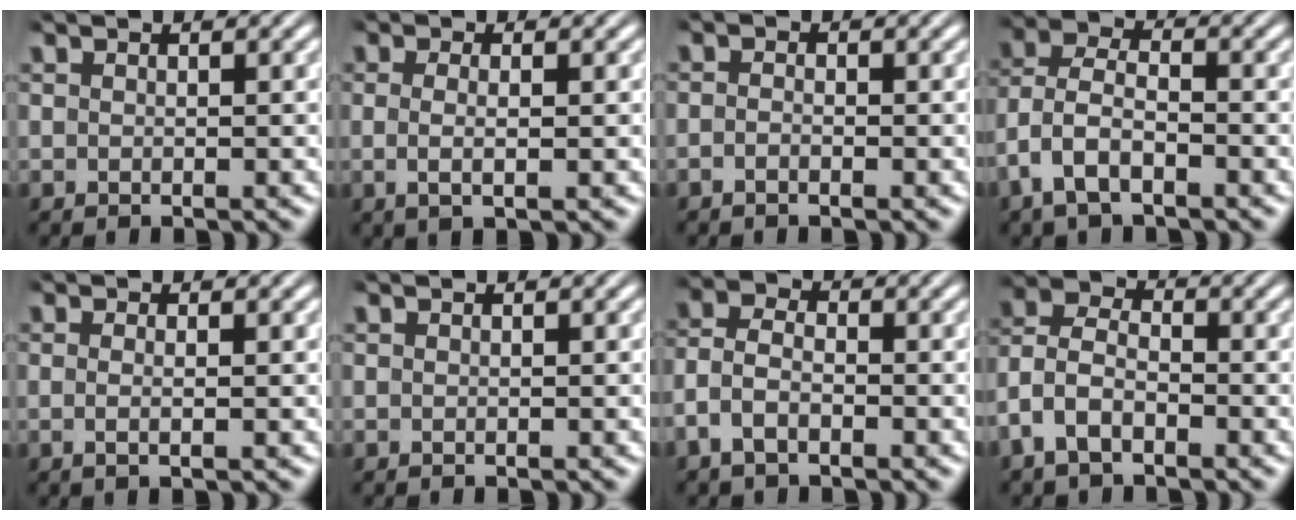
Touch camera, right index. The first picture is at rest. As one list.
[{"total": 2.1, "force": [-0.2, 0.4, 2.1], "torque": [-0.045, -0.010, 0.002]}, {"total": 1.1, "force": [-0.9, 0.3, 0.5], "torque": [-0.011, -0.004, -0.019]}, {"total": 4.6, "force": [-0.9, 3.5, 2.9], "torque": [-0.081, -0.021, -0.011]}, {"total": 1.3, "force": [-0.3, -0.2, 1.3], "torque": [-0.029, -0.009, -0.002]}, {"total": 0.0}, {"total": 4.2, "force": [-1.4, 3.2, 2.4], "torque": [-0.064, -0.016, -0.023]}, {"total": 6.2, "force": [-1.2, 5.2, 3.2], "torque": [-0.088, -0.019, -0.024]}]